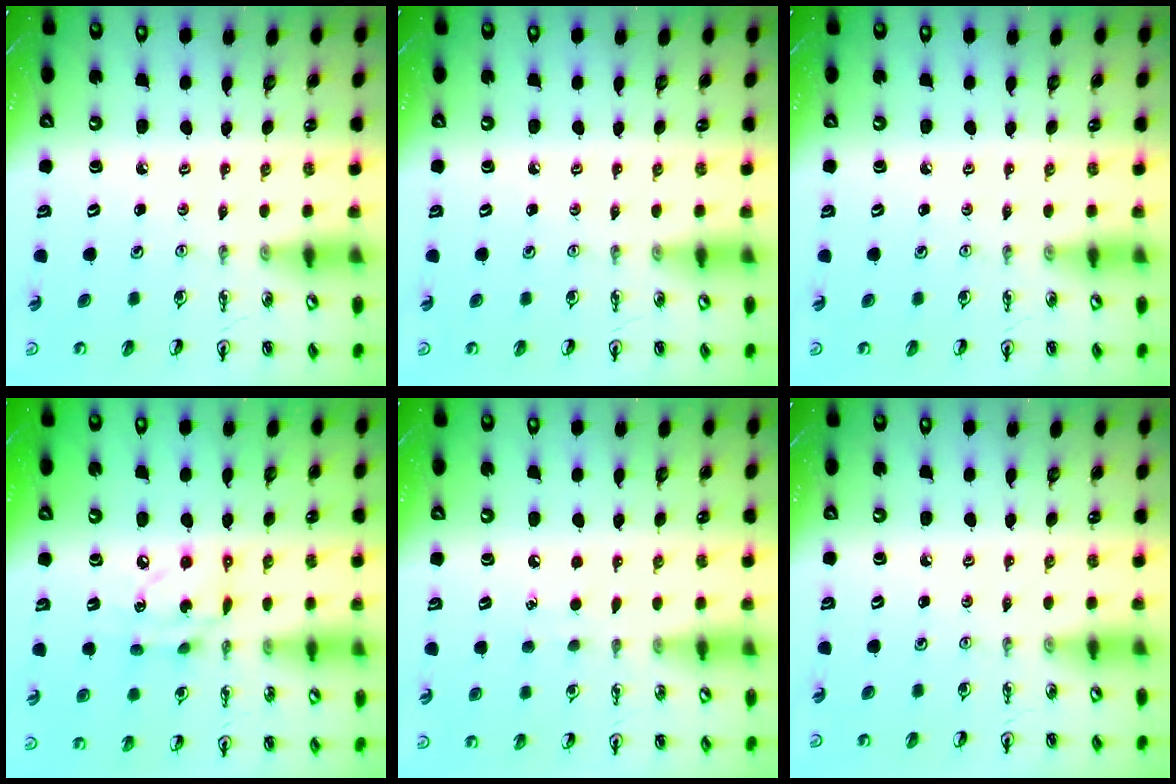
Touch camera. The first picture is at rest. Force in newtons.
{"total": 0.0}
{"total": 0.0}
{"total": 10.6, "press": 10.6, "slide": 0.6}
{"total": 5.5, "press": 5.4, "slide": 0.6}
{"total": 0.0}